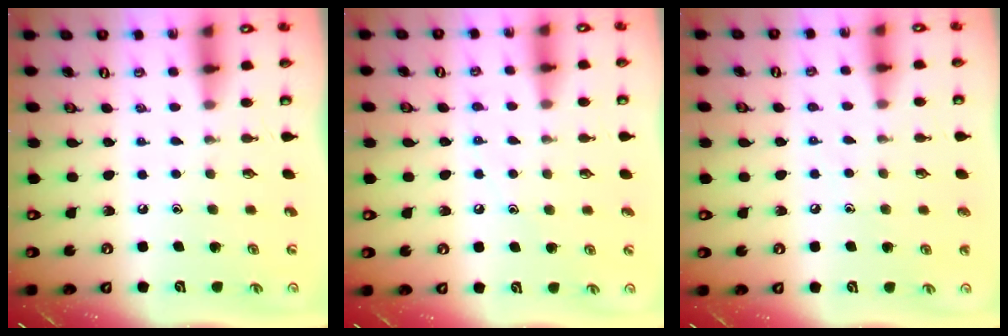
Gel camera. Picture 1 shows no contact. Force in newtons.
{"total": 5.0, "press": 5.0, "slide": 0.5}
{"total": 6.2, "press": 6.2, "slide": 0.5}